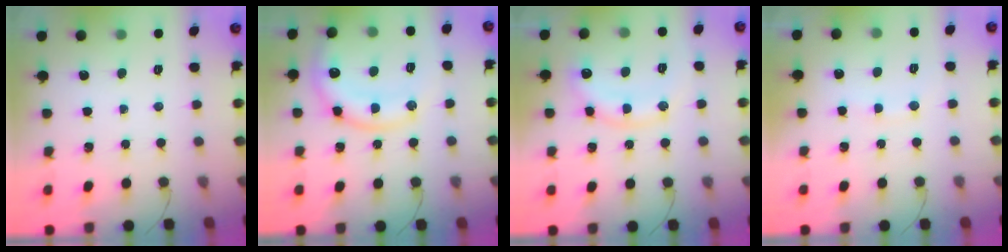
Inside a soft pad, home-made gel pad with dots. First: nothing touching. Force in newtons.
{"total": 16.3, "press": 16.2, "slide": 1.7}
{"total": 14.7, "press": 14.7, "slide": 0.6}
{"total": 6.8, "press": 6.7, "slide": 1.4}